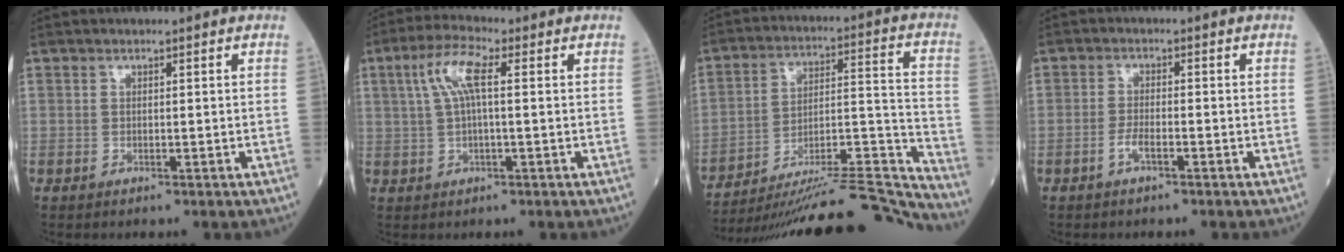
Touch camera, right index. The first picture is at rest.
{"total": 6.3, "force": [1.6, 1.2, 6.0], "torque": [-0.130, 0.022, 0.032]}
{"total": 28.0, "force": [-26.7, -1.0, 8.3], "torque": [-0.086, -0.003, -0.390]}
{"total": 3.1, "force": [-1.7, 0.7, 2.5], "torque": [-0.049, 0.003, -0.035]}